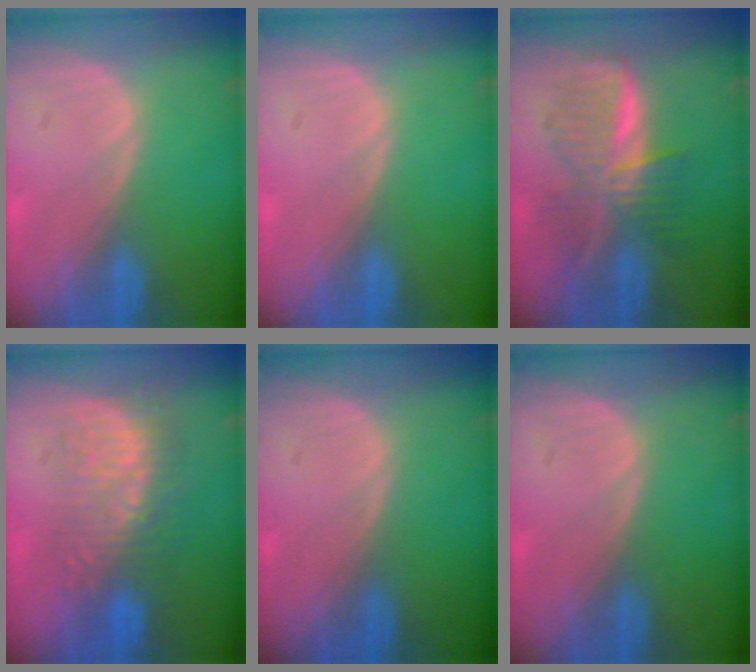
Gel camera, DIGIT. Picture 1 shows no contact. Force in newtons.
{"total": 0.0}
{"total": 7.7, "press": 7.7, "slide": 0.3}
{"total": 8.7, "press": 8.4, "slide": 2.5}
{"total": 0.0}
{"total": 0.0}